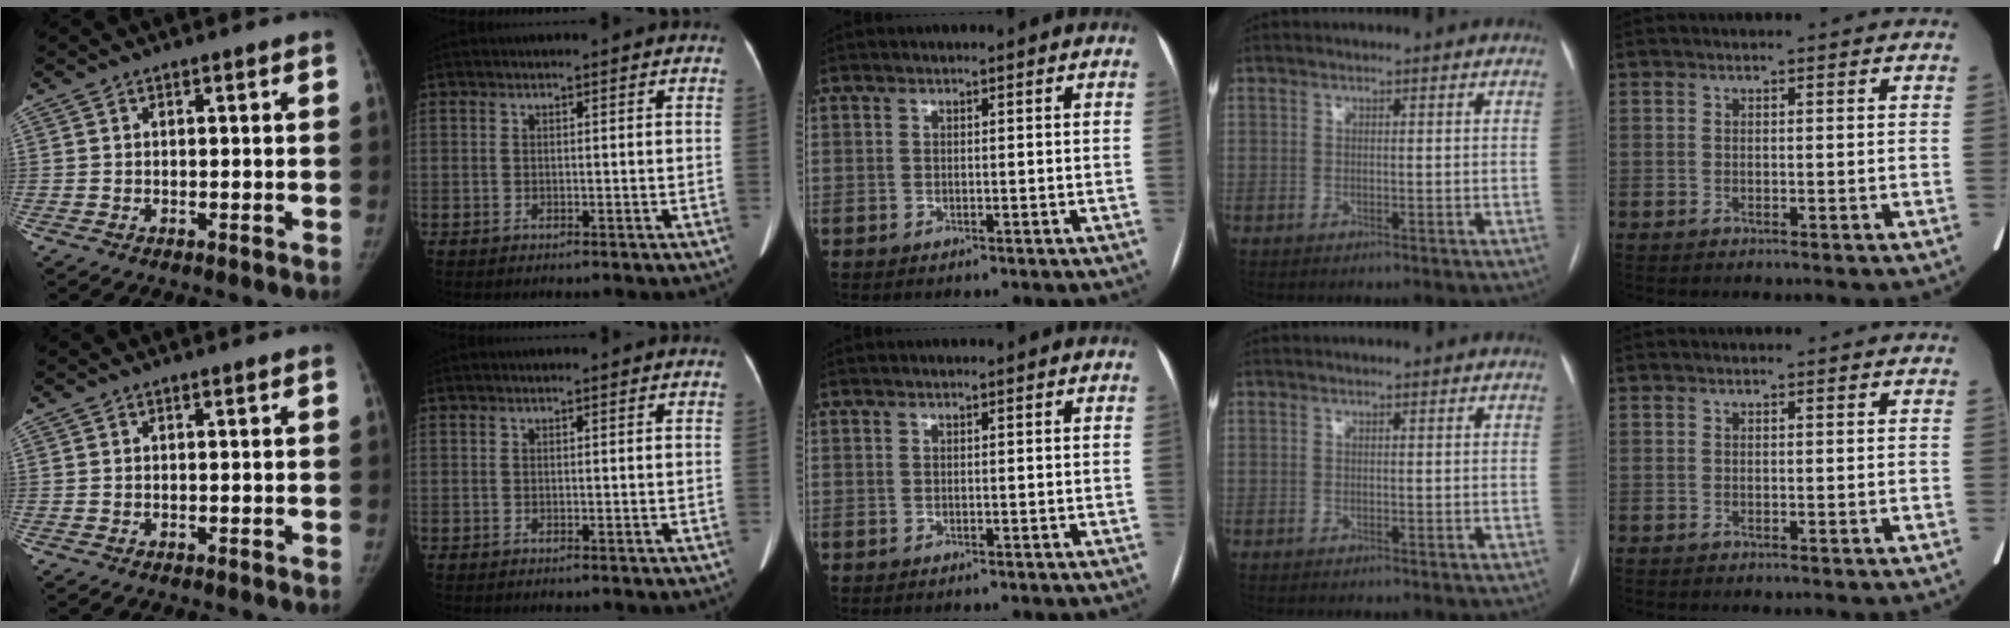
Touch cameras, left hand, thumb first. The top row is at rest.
{}